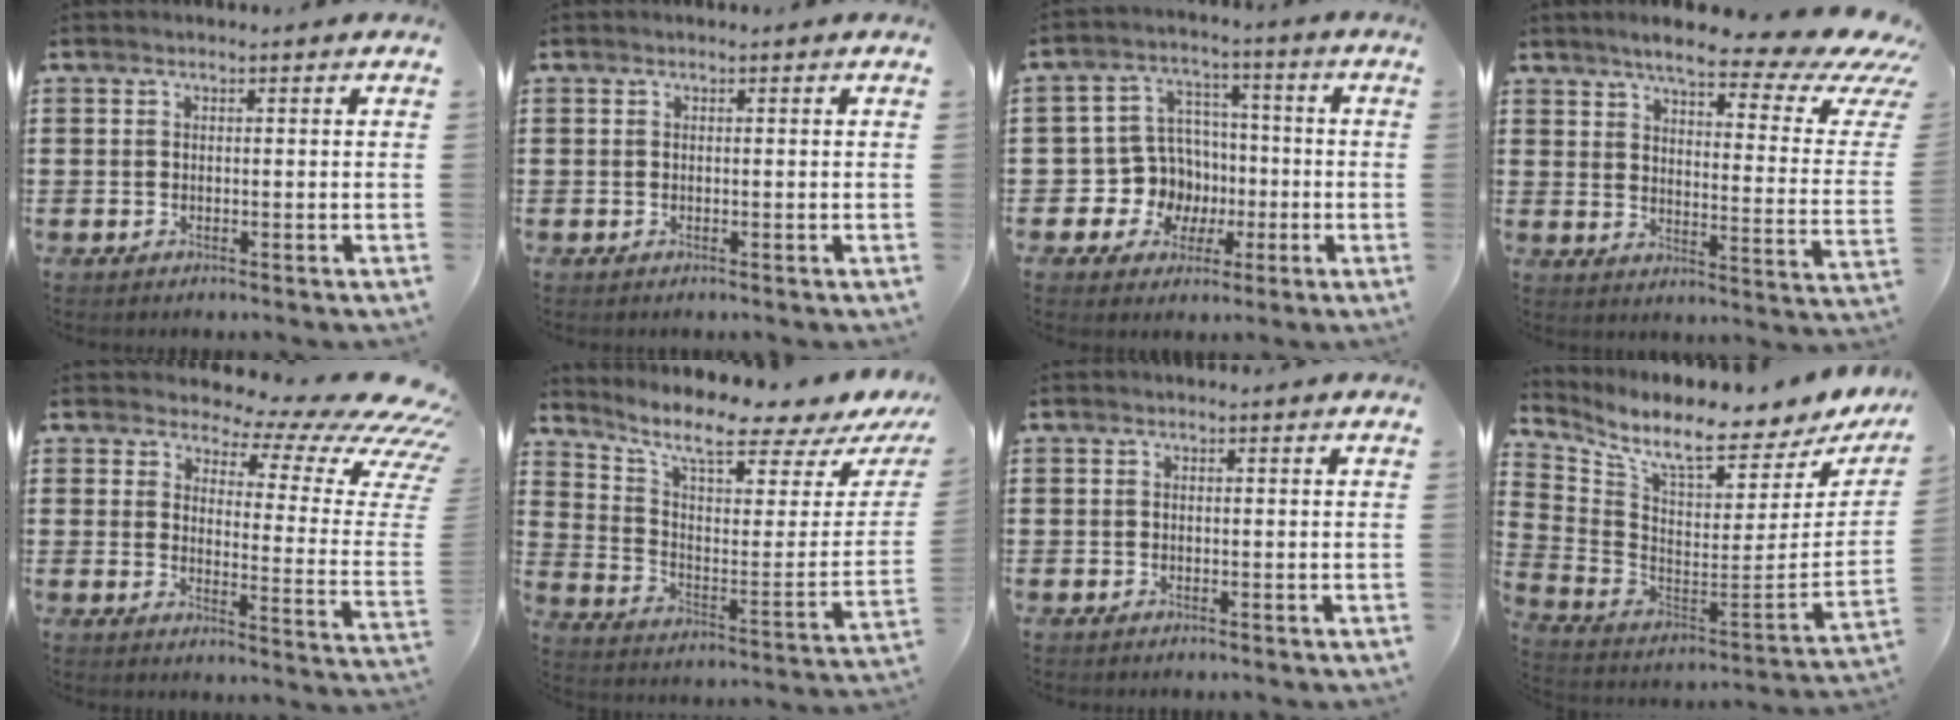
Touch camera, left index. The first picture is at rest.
{"total": 0.0}
{"total": 9.0, "force": [-0.8, 8.7, 2.3], "torque": [-0.097, 0.002, -0.007]}
{"total": 8.8, "force": [6.6, 1.3, 5.7], "torque": [-0.112, -0.041, 0.105]}
{"total": 7.1, "force": [4.9, 2.4, 4.5], "torque": [-0.082, -0.045, 0.084]}
{"total": 8.7, "force": [6.5, 1.6, 5.6], "torque": [-0.115, -0.053, 0.103]}
{"total": 0.0}
{"total": 8.5, "force": [6.7, 0.9, 5.1], "torque": [-0.121, -0.069, 0.108]}